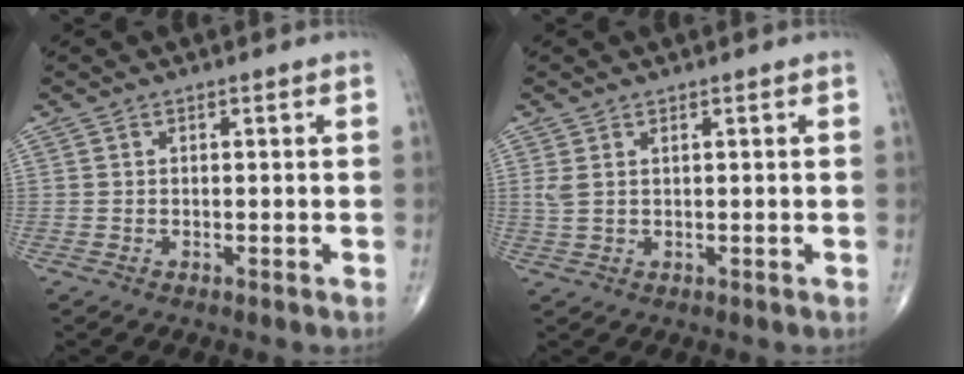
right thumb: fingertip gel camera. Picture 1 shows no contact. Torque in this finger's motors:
{"motor_torque": [-0.23, -0.15, 0.19, 0.21, 0.00]}